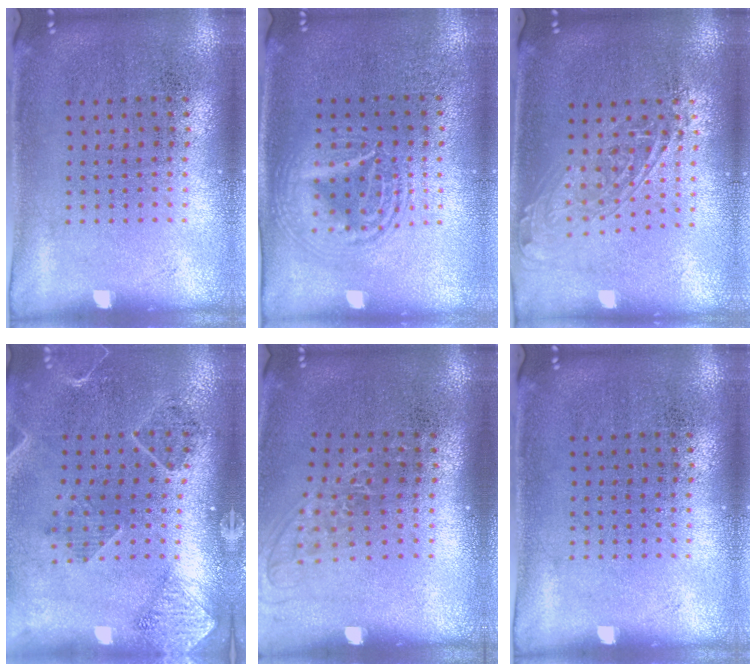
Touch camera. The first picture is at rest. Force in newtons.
{"total": 2.7, "press": 2.7, "slide": 0.2}
{"total": 1.6, "press": 1.3, "slide": 0.9}
{"total": 1.5, "press": 1.5, "slide": 0.2}
{"total": 1.3, "press": 1.0, "slide": 0.7}
{"total": 0.0}